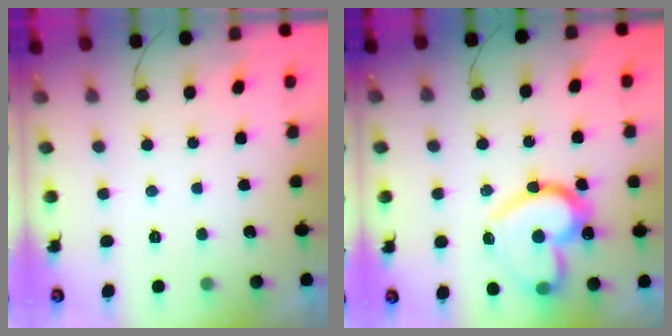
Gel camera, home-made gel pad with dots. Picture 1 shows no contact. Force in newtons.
{"total": 21.3, "press": 21.1, "slide": 2.6}